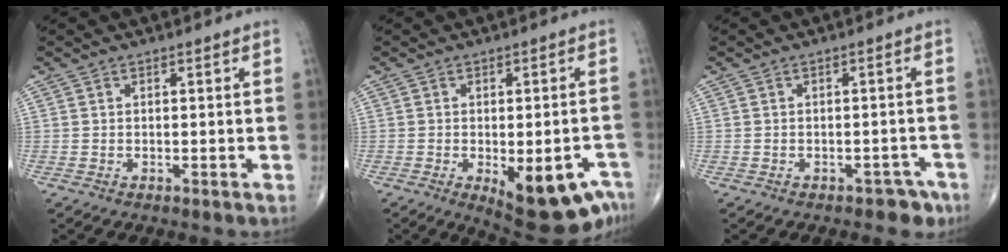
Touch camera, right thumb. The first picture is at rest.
{"total": 12.3, "force": [-5.3, 5.6, 9.6], "torque": [-0.097, 0.012, -0.061]}
{"total": 3.3, "force": [-2.4, 2.1, 1.0], "torque": [0.004, 0.023, -0.029]}